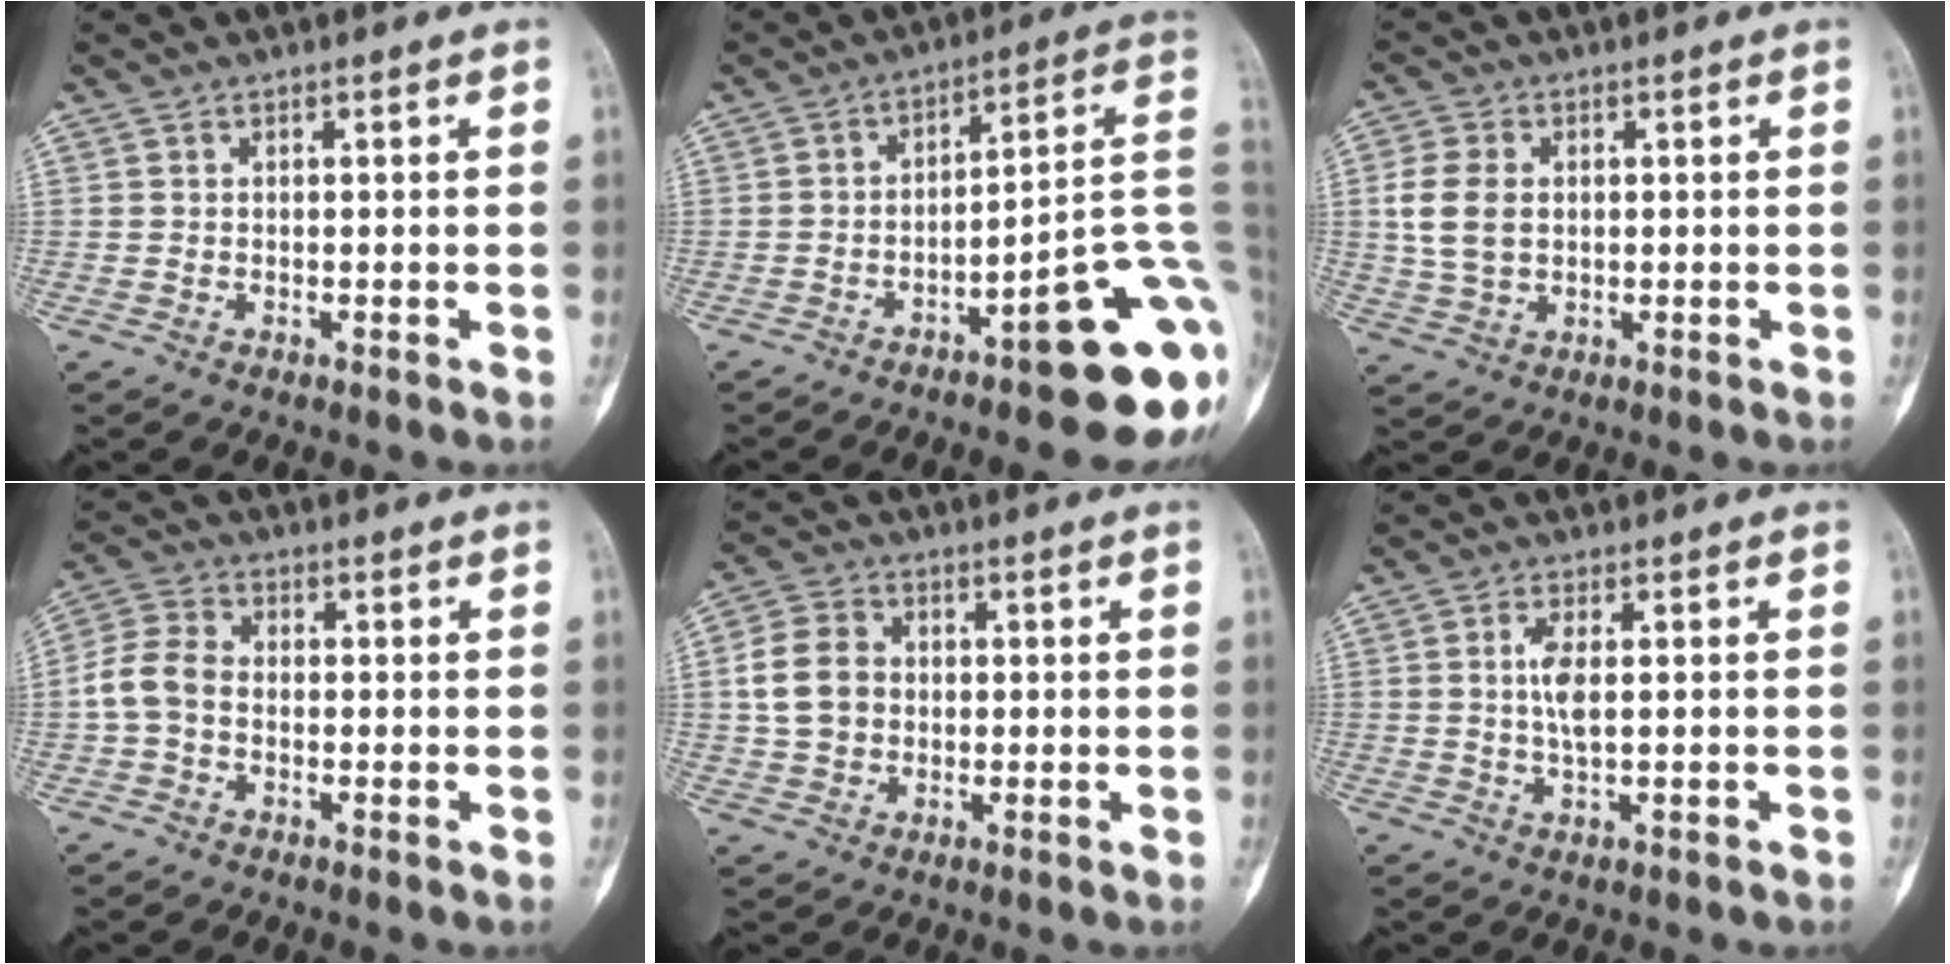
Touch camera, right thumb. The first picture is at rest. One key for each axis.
{"total": 19.7, "fx": -6.6, "fy": 4.6, "fz": 18.0, "tx": -0.174, "ty": 0.047, "tz": -0.080}
{"total": 7.5, "fx": 0.9, "fy": 5.3, "fz": 5.2, "tx": -0.108, "ty": 0.001, "tz": 0.021}
{"total": 6.3, "fx": -1.1, "fy": 4.5, "fz": 4.2, "tx": -0.083, "ty": 0.019, "tz": -0.033}
{"total": 8.1, "fx": 0.4, "fy": 6.5, "fz": 4.7, "tx": -0.079, "ty": 0.012, "tz": 0.002}
{"total": 4.3, "fx": 0.3, "fy": 1.3, "fz": 4.0, "tx": -0.089, "ty": -0.005, "tz": 0.004}